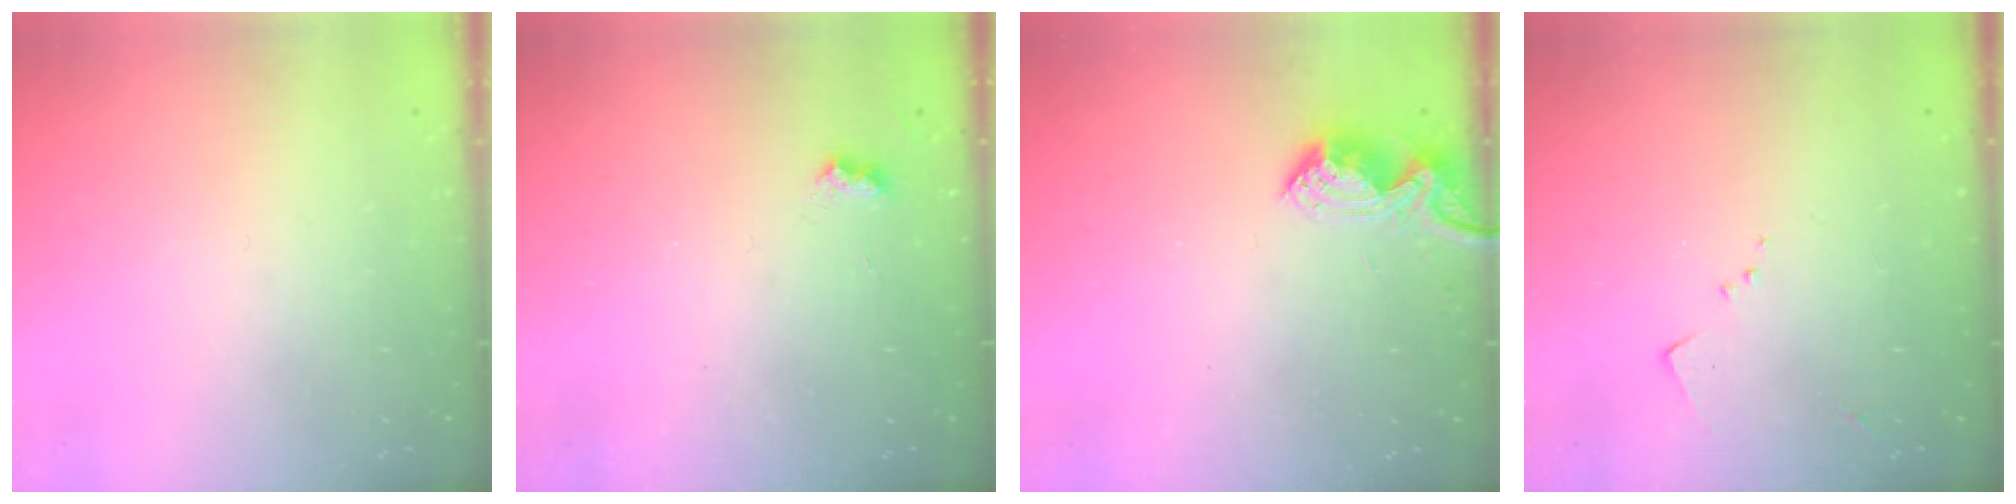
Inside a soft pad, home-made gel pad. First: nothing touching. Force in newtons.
{"total": 3.5, "press": 3.4, "slide": 0.6}
{"total": 8.9, "press": 8.9, "slide": 0.4}
{"total": 6.3, "press": 6.2, "slide": 0.9}